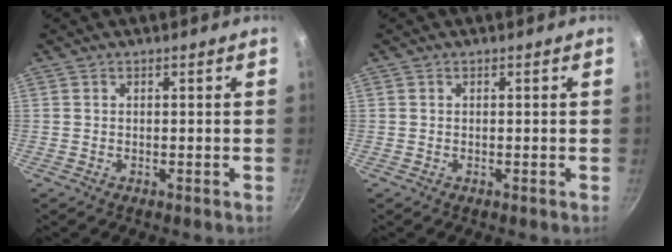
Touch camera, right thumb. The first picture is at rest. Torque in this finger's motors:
{"motor_torque": [-0.05, 0.06, 0.08, 0.25, 0.00]}